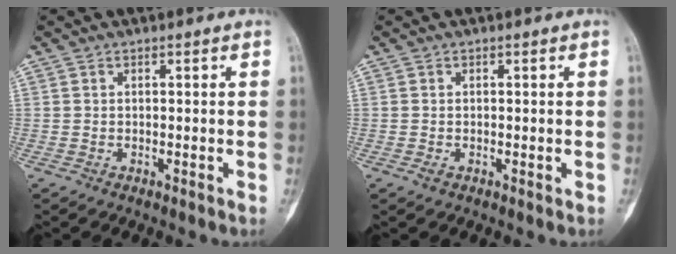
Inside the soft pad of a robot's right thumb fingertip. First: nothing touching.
{"total": 0.9, "force": [-0.3, 0.7, 0.6], "torque": [-0.009, 0.000, -0.007]}